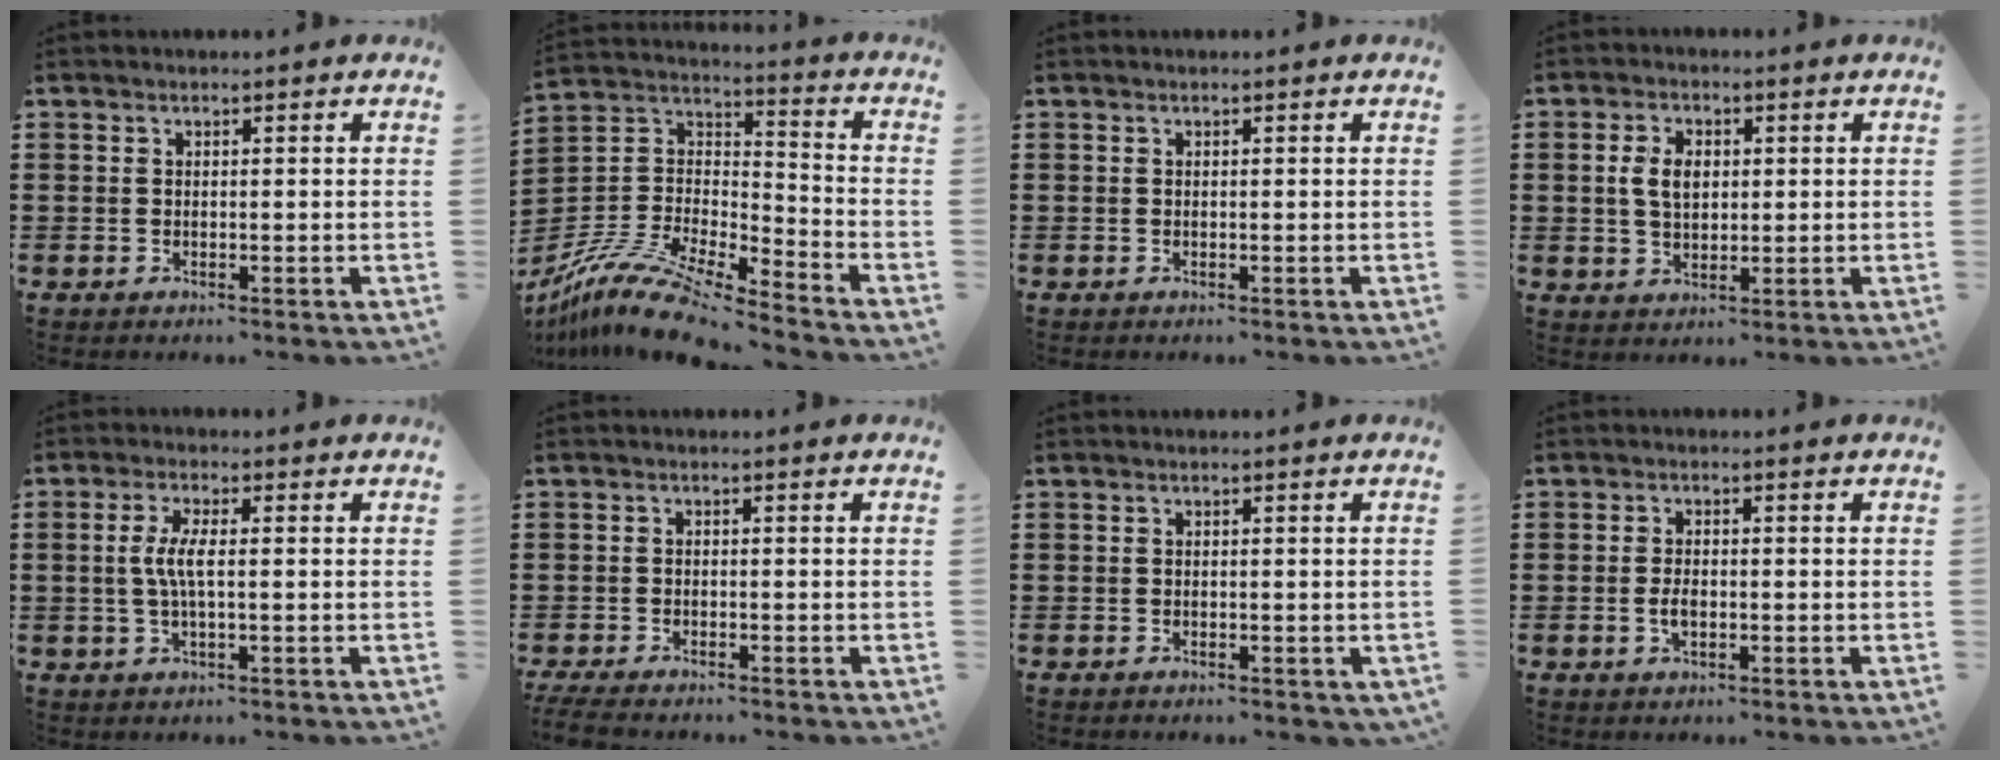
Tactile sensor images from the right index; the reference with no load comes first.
{"total": 12.7, "force": [-11.1, 2.2, 5.7], "torque": [-0.125, 0.025, -0.224]}
{"total": 0.0}
{"total": 4.5, "force": [0.6, 2.8, 3.5], "torque": [-0.081, 0.010, 0.006]}
{"total": 4.3, "force": [-0.1, 0.9, 4.2], "torque": [-0.091, -0.004, -0.009]}
{"total": 2.0, "force": [-1.9, 0.2, 0.6], "torque": [-0.018, -0.001, -0.040]}
{"total": 0.0}
{"total": 2.4, "force": [-0.5, 1.2, 1.9], "torque": [-0.044, -0.001, -0.012]}